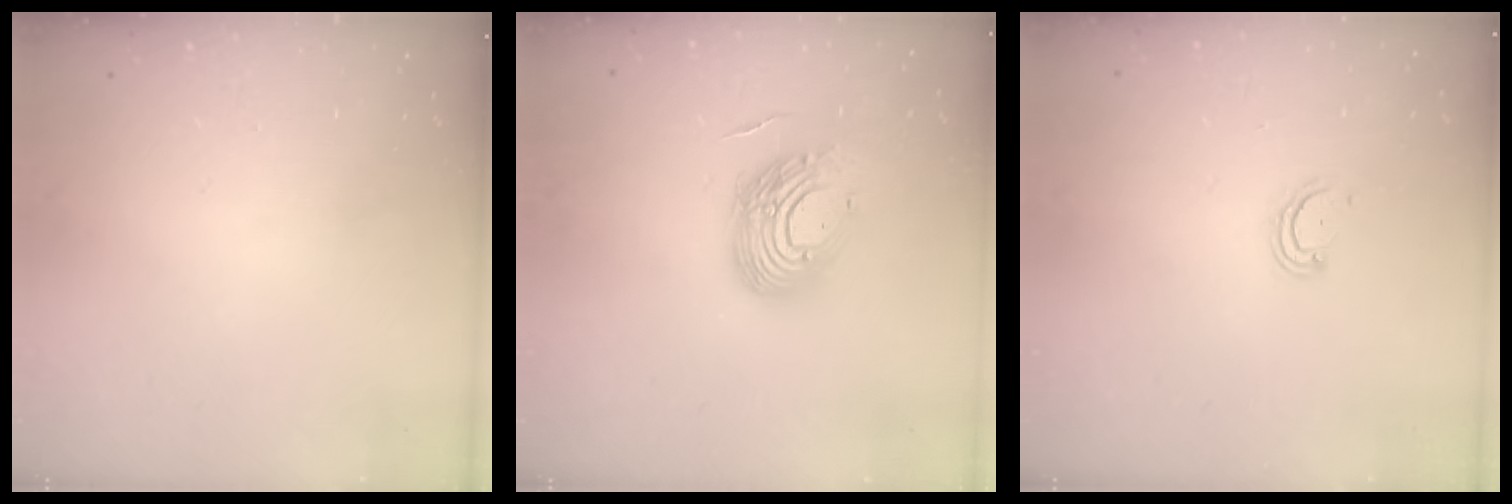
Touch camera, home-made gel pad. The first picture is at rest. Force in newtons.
{"total": 16.2, "press": 16.1, "slide": 1.8}
{"total": 3.1, "press": 3.0, "slide": 0.4}